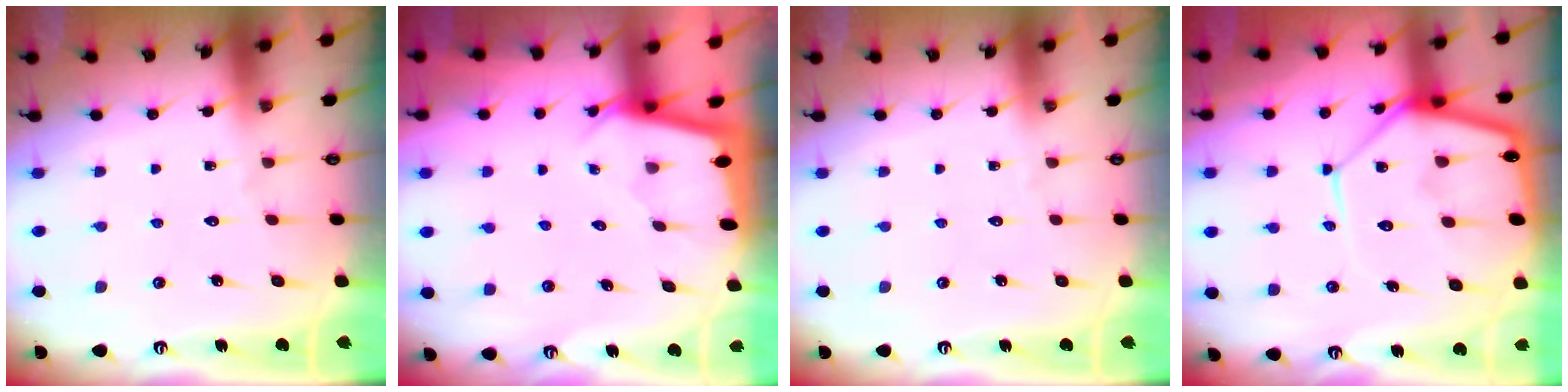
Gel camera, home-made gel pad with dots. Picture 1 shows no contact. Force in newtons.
{"total": 2.0, "press": 2.0, "slide": 0.2}
{"total": 0.0}
{"total": 15.6, "press": 15.5, "slide": 1.5}